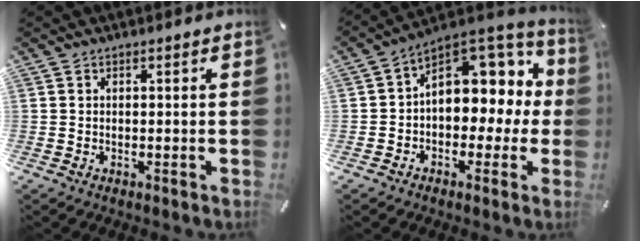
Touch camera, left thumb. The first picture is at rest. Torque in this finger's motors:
{"motor_torque": [1.50, 3.51, 0.59, 0.12, 0.17]}